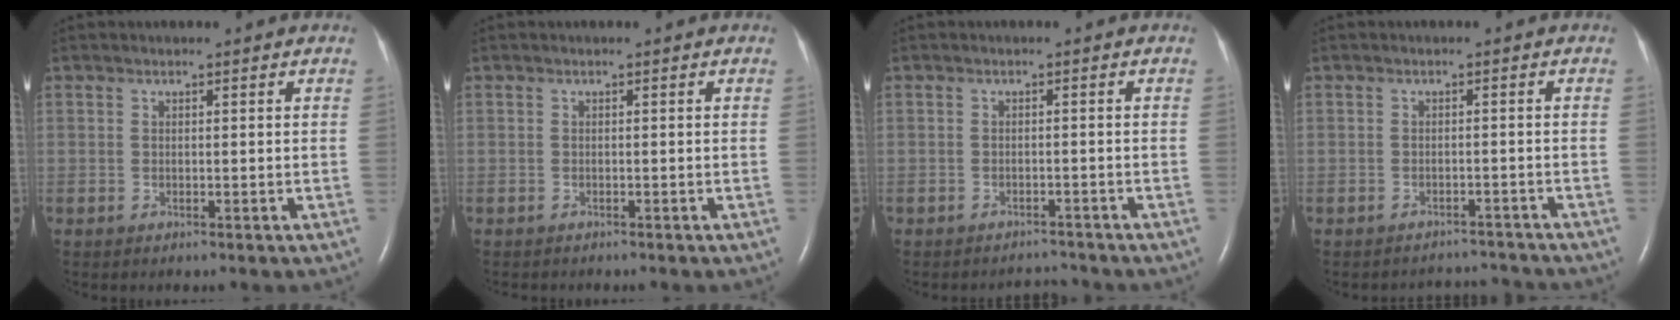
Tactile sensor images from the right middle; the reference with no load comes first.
{"total": 1.2, "force": [-1.1, 0.4, 0.4], "torque": [-0.012, -0.003, -0.013]}
{"total": 2.1, "force": [-1.9, 0.1, -0.7], "torque": [0.006, -0.006, -0.025]}
{"total": 4.2, "force": [-4.0, 0.4, -1.2], "torque": [0.015, 0.009, -0.052]}